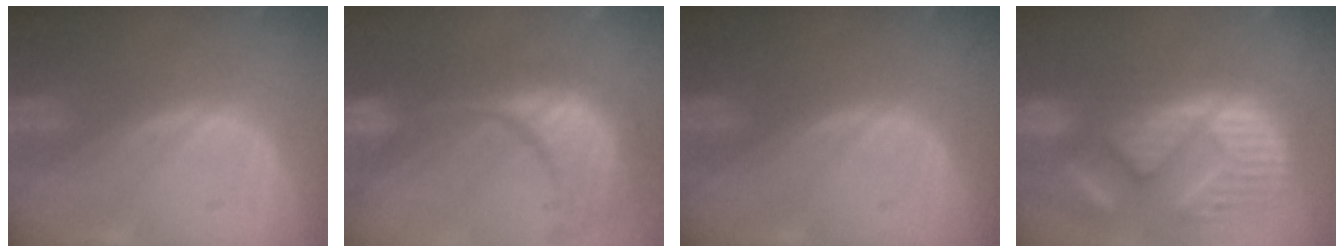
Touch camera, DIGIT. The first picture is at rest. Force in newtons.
{"total": 15.3, "press": 12.1, "slide": 9.4}
{"total": 0.0}
{"total": 13.8, "press": 12.2, "slide": 6.4}